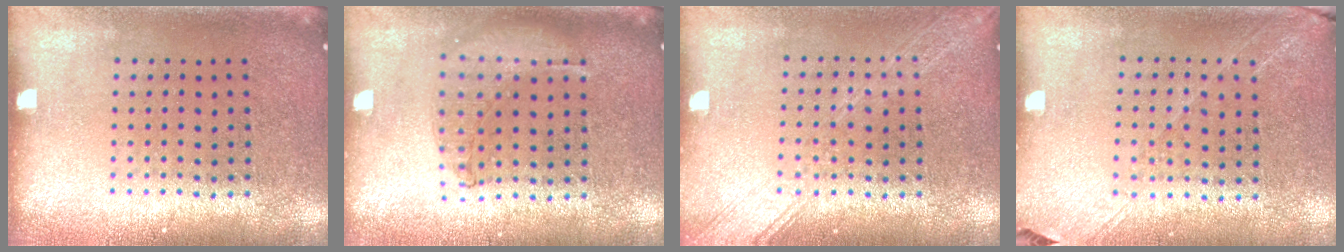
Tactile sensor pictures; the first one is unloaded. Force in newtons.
{"total": 0.9, "press": 0.9, "slide": 0.3}
{"total": 3.4, "press": 3.4, "slide": 0.4}
{"total": 1.3, "press": 1.2, "slide": 0.6}